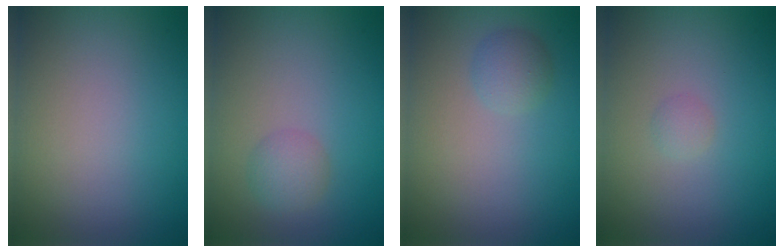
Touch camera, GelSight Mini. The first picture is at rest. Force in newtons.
{"total": 1.6, "press": 1.6, "slide": 0.2}
{"total": 1.7, "press": 1.7, "slide": 0.1}
{"total": 0.7, "press": 0.7, "slide": 0.0}